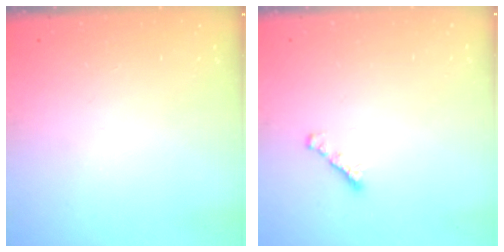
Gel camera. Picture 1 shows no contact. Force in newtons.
{"total": 1.7, "press": 1.6, "slide": 0.5}